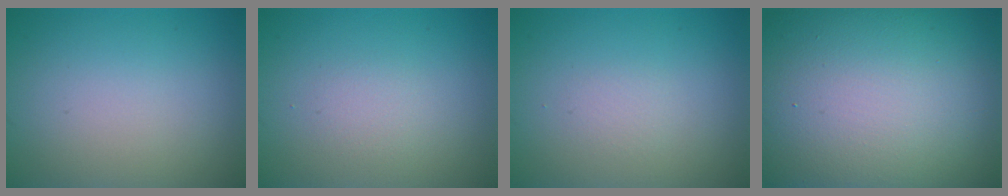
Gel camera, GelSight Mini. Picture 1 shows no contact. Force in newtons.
{"total": 1.2, "press": 1.2, "slide": 0.0}
{"total": 0.7, "press": 0.7, "slide": 0.0}
{"total": 23.4, "press": 23.3, "slide": 1.2}